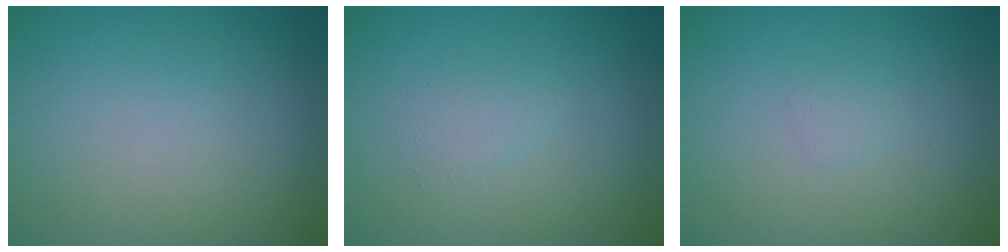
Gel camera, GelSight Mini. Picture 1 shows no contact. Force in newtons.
{"total": 1.1, "press": 1.1, "slide": 0.1}
{"total": 0.6, "press": 0.6, "slide": 0.0}